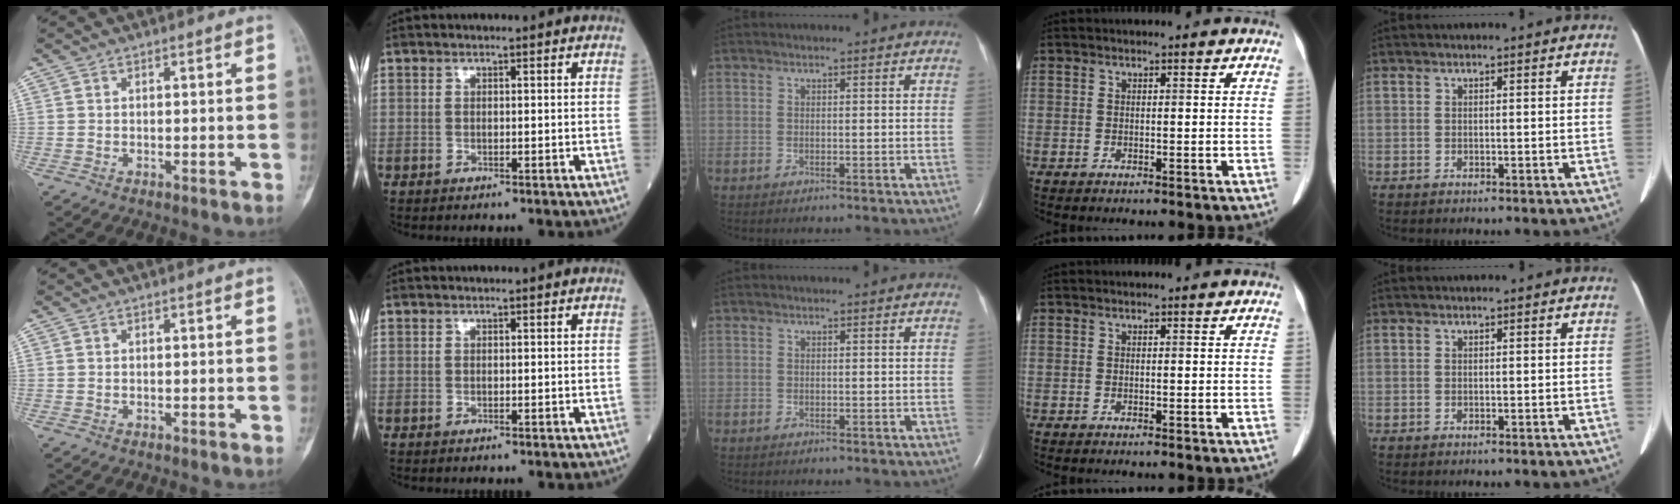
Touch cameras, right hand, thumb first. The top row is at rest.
{}